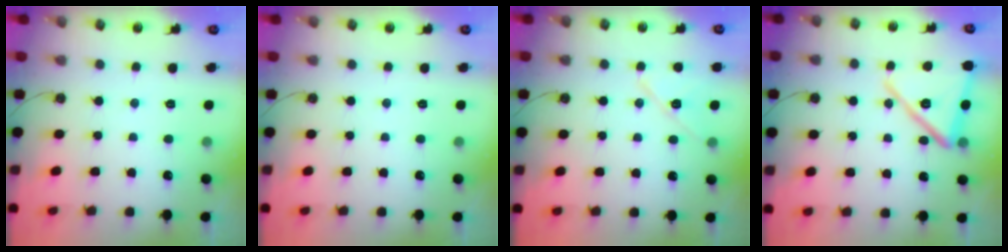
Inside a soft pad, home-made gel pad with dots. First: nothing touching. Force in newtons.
{"total": 0.0}
{"total": 10.2, "press": 10.1, "slide": 0.9}
{"total": 17.2, "press": 16.5, "slide": 4.7}